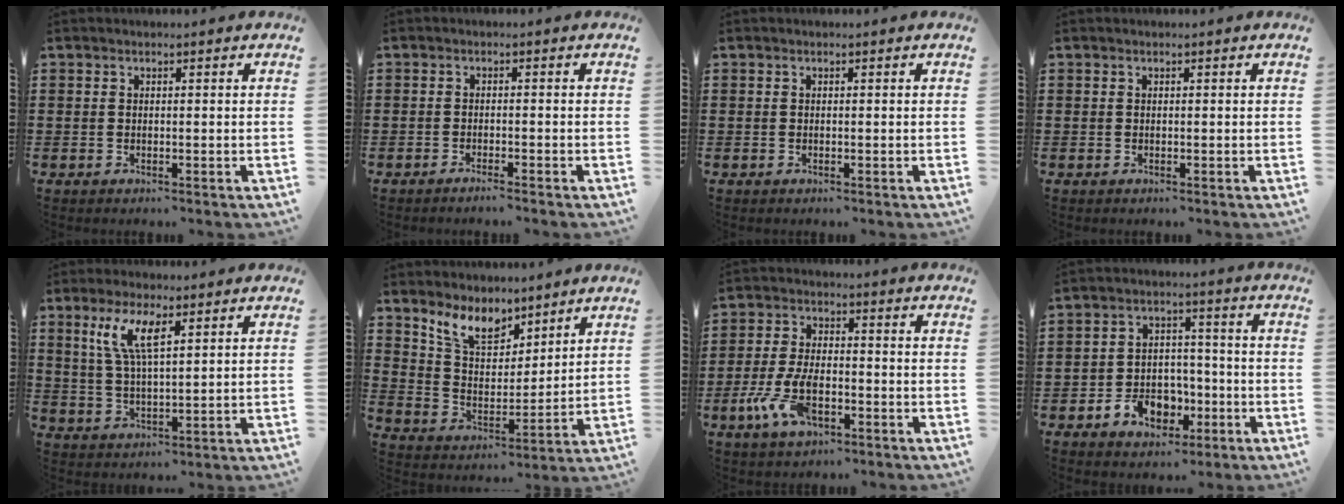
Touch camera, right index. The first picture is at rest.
{"total": 1.2, "force": [-1.1, -0.2, 0.4], "torque": [-0.007, -0.002, -0.021]}
{"total": 0.0}
{"total": 0.0}
{"total": 6.9, "force": [3.3, 1.9, 5.8], "torque": [-0.123, 0.007, 0.057]}
{"total": 8.3, "force": [6.6, 3.6, 3.5], "torque": [-0.087, -0.023, 0.124]}
{"total": 8.3, "force": [-3.3, 4.0, 6.5], "torque": [-0.154, -0.006, -0.065]}
{"total": 6.7, "force": [-3.1, 4.9, 3.2], "torque": [-0.054, 0.016, -0.055]}